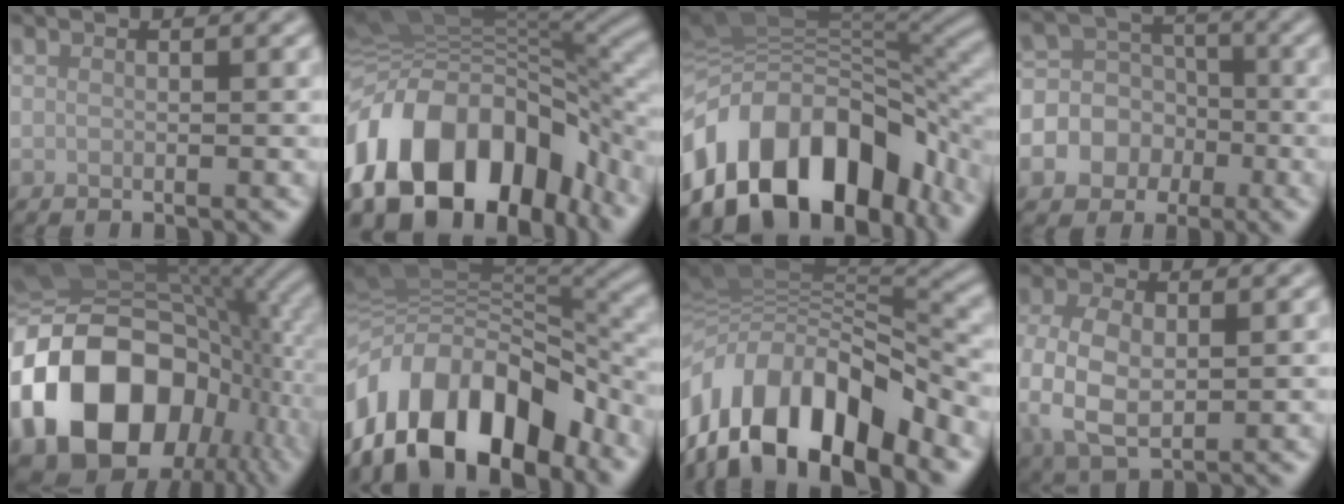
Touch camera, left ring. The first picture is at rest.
{"total": 17.2, "force": [-6.0, 10.6, 12.2], "torque": [-0.223, 0.002, -0.102]}
{"total": 15.9, "force": [-6.7, 9.4, 11.0], "torque": [-0.185, -0.003, -0.106]}
{"total": 10.7, "force": [-3.8, 9.6, 2.7], "torque": [-0.075, -0.010, -0.082]}
{"total": 20.7, "force": [-4.4, 15.3, 13.3], "torque": [-0.286, -0.021, -0.076]}
{"total": 15.1, "force": [-7.6, 8.6, 9.8], "torque": [-0.186, 0.005, -0.127]}
{"total": 14.2, "force": [-5.8, 6.7, 11.1], "torque": [-0.201, 0.017, -0.110]}
{"total": 6.0, "force": [-0.5, 3.8, 4.6], "torque": [-0.110, -0.011, -0.007]}